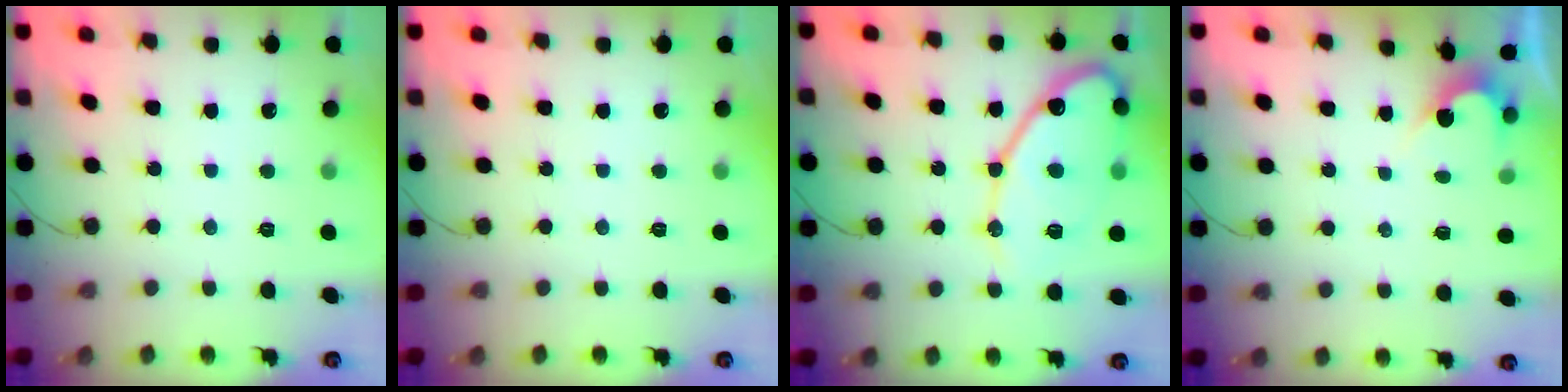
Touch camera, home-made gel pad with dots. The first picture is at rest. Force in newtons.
{"total": 0.0}
{"total": 16.3, "press": 16.2, "slide": 1.6}
{"total": 2.7, "press": 2.7, "slide": 0.1}